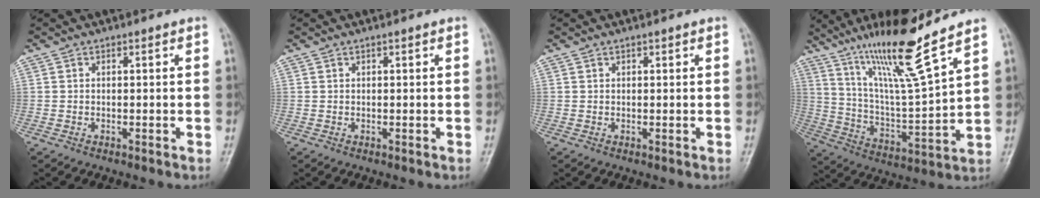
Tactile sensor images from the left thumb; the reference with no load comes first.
{"total": 0.0}
{"total": 0.5, "force": [0.4, 0.2, 0.2], "torque": [-0.001, -0.002, 0.006]}
{"total": 17.0, "force": [12.0, 0.6, 12.0], "torque": [-0.201, -0.065, 0.219]}